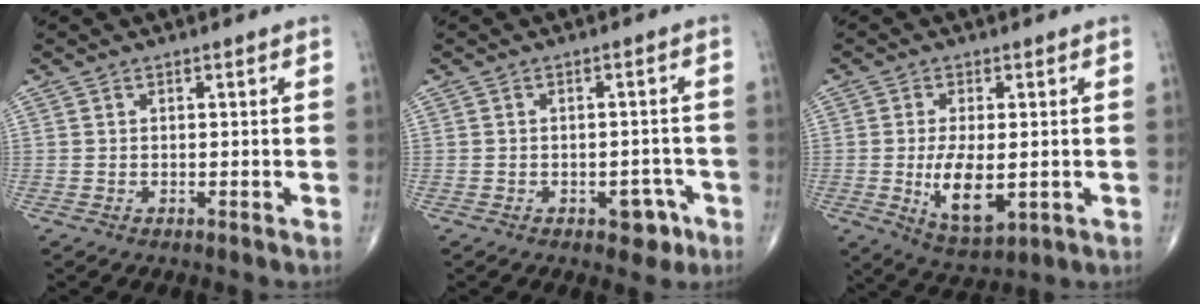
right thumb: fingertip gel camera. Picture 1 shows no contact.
{"total": 4.2, "force": [-2.2, 2.5, 2.4], "torque": [-0.009, 0.017, -0.026]}
{"total": 9.3, "force": [-1.3, 4.2, 8.2], "torque": [-0.138, -0.020, -0.013]}